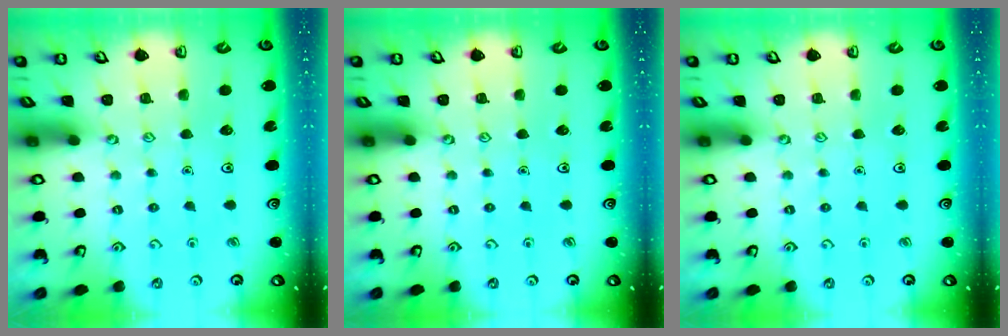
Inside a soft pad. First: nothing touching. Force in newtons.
{"total": 0.0}
{"total": 0.0}